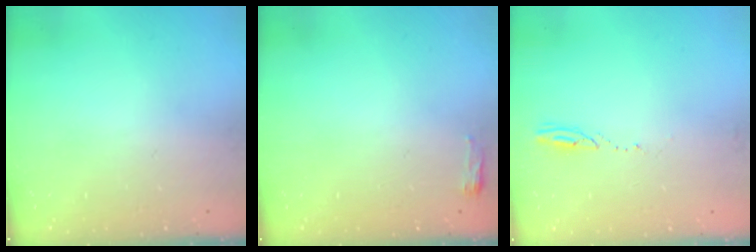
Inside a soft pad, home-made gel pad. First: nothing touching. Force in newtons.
{"total": 2.8, "press": 2.6, "slide": 1.1}
{"total": 2.3, "press": 2.3, "slide": 0.3}